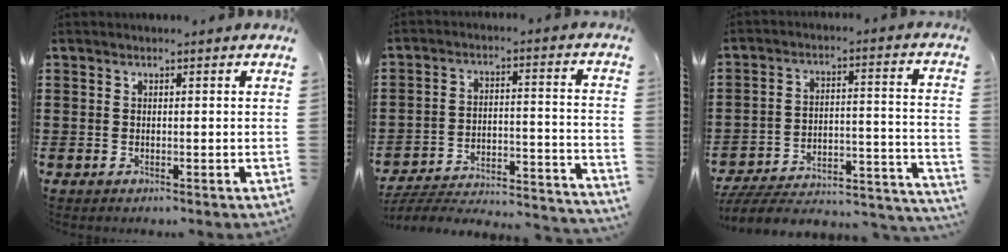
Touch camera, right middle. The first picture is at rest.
{"total": 3.9, "force": [-3.6, 0.4, 1.3], "torque": [-0.034, -0.013, -0.083]}
{"total": 4.8, "force": [-4.3, 1.1, 1.7], "torque": [-0.036, -0.007, -0.090]}